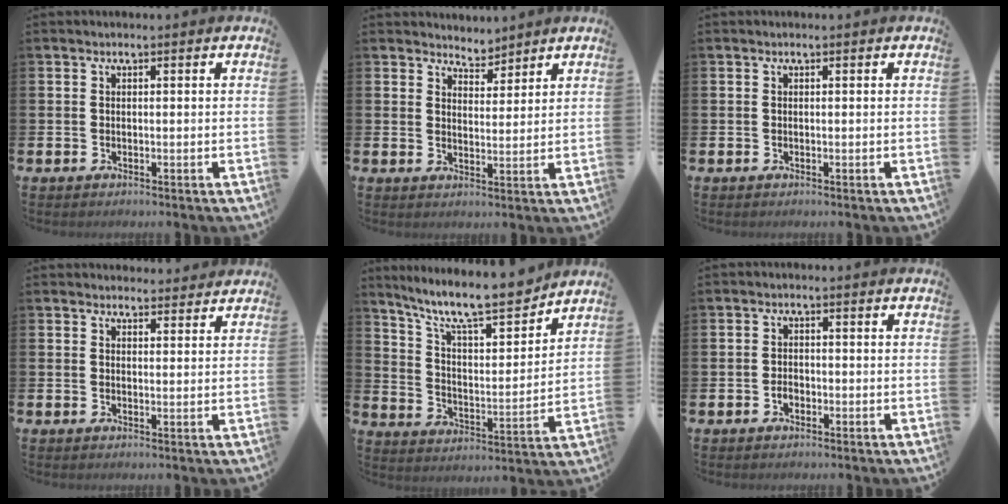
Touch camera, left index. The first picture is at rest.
{"total": 3.9, "force": [3.8, 0.9, -0.5], "torque": [0.011, -0.026, 0.066]}
{"total": 0.0}
{"total": 2.4, "force": [2.4, 0.4, -0.1], "torque": [0.008, -0.015, 0.041]}
{"total": 11.7, "force": [10.1, 2.4, 5.3], "torque": [-0.129, -0.065, 0.173]}
{"total": 1.5, "force": [-0.7, 1.1, 0.8], "torque": [-0.016, 0.002, -0.015]}